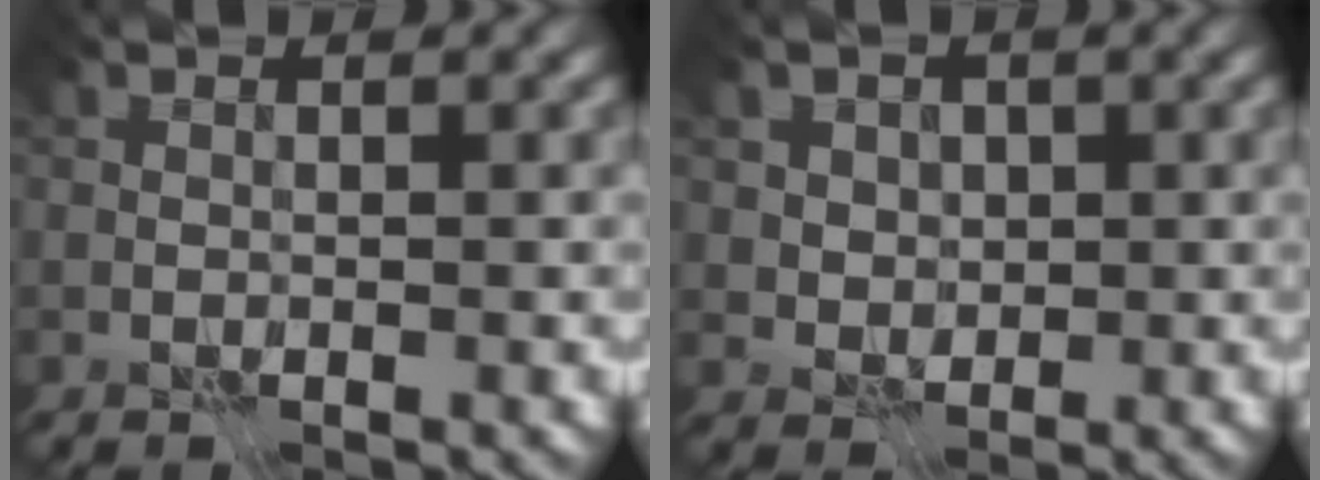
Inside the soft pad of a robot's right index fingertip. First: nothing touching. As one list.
[{"total": 3.2, "force": [1.2, 2.6, 1.5], "torque": [-0.024, 0.005, 0.020]}]